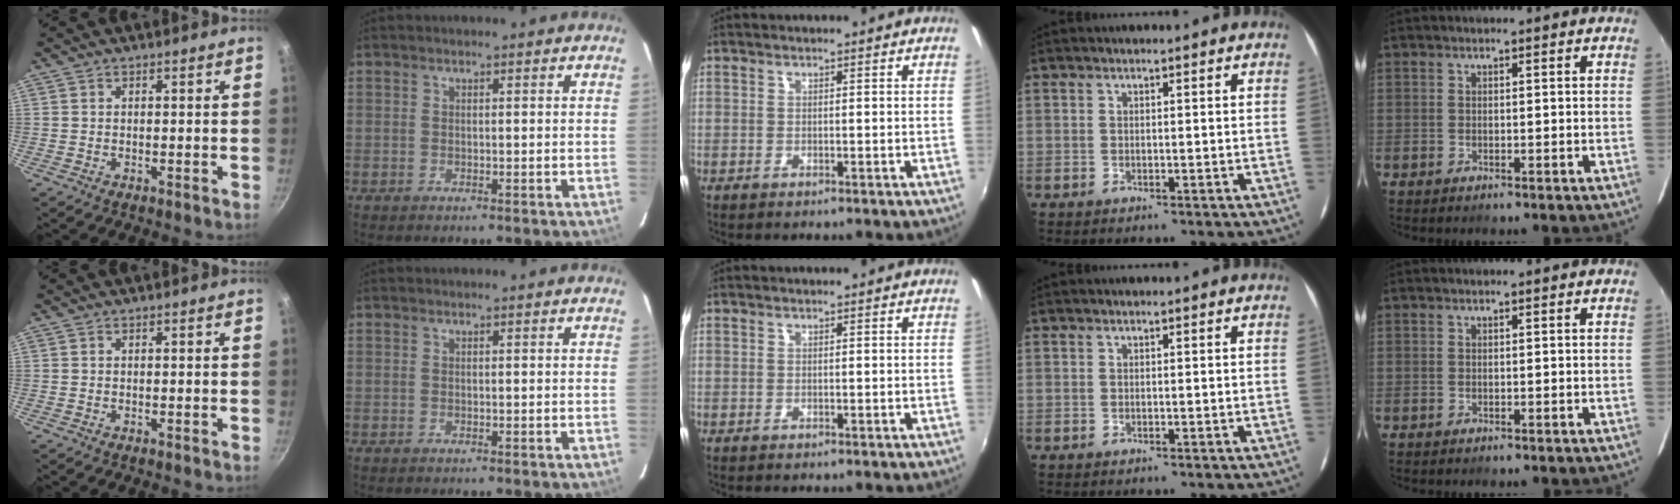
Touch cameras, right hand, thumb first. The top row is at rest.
{}